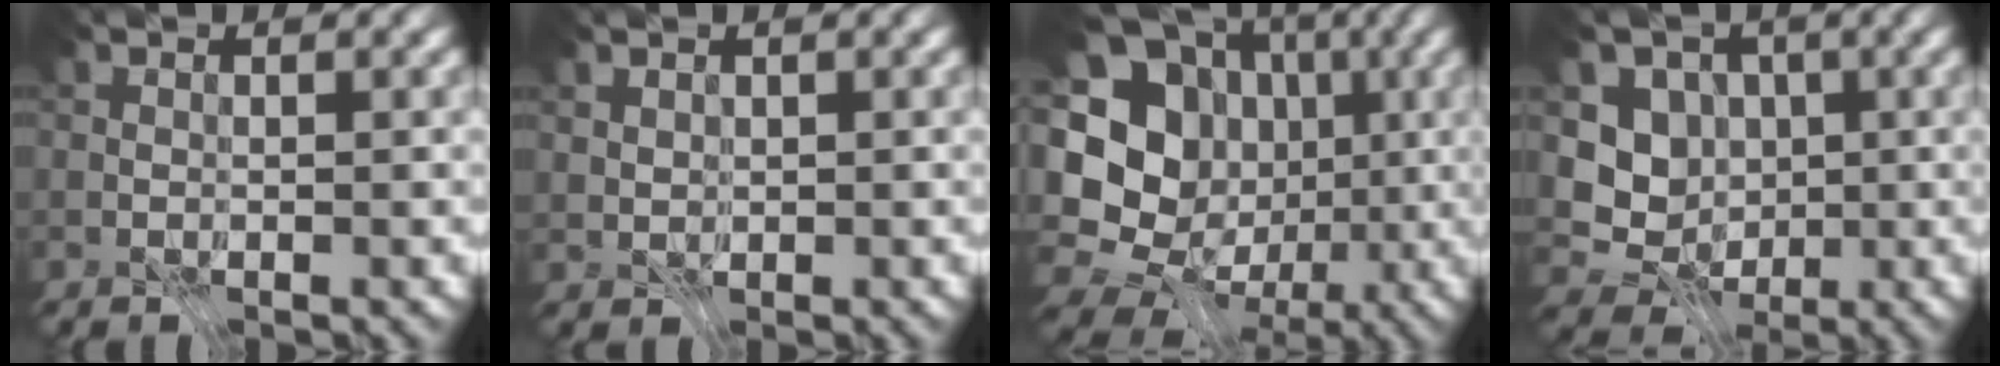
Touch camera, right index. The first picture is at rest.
{"total": 1.3, "force": [0.7, 1.0, 0.5], "torque": [-0.016, -0.004, 0.021]}
{"total": 17.8, "force": [-1.3, 16.0, 7.6], "torque": [-0.181, 0.031, -0.040]}
{"total": 5.2, "force": [-0.4, 4.7, 2.2], "torque": [-0.037, -0.021, -0.014]}